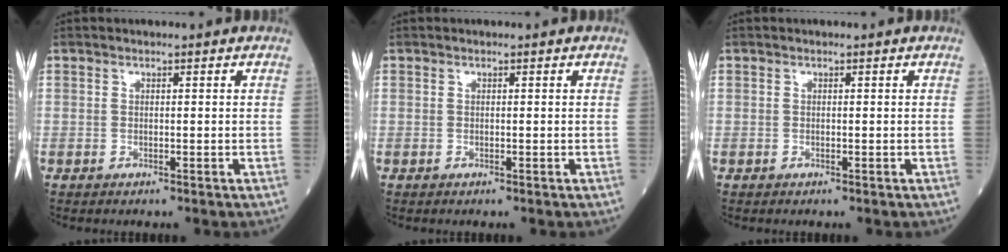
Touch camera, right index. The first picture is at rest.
{"total": 0.0}
{"total": 0.0}